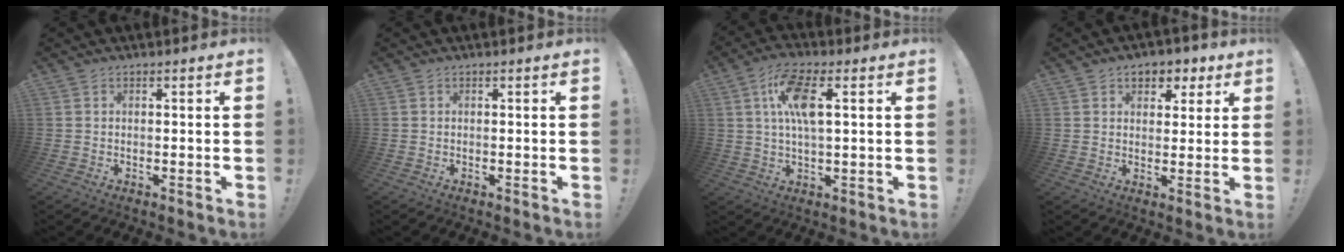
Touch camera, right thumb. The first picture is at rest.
{"total": 0.0}
{"total": 11.4, "force": [3.1, 4.3, 10.0], "torque": [-0.181, 0.002, 0.054]}
{"total": 5.6, "force": [2.9, 4.3, 2.2], "torque": [-0.020, -0.015, 0.051]}